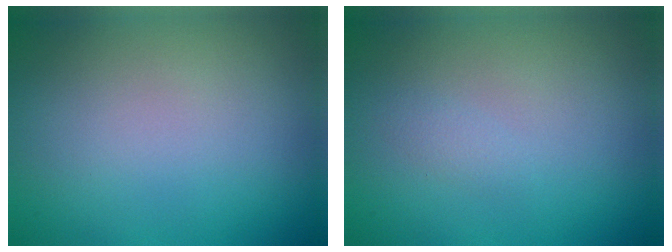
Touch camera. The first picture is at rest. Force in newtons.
{"total": 0.7, "press": 0.7, "slide": 0.0}